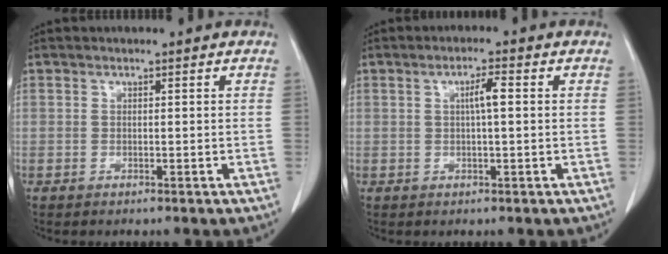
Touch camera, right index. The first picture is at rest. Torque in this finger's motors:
{"motor_torque": [0.40, 0.15, 0.08, 0.03]}